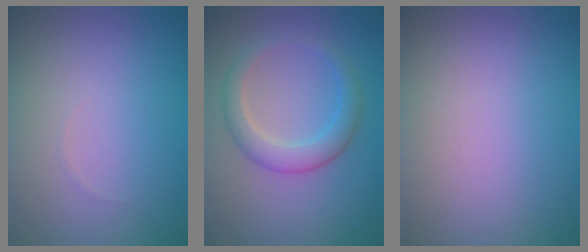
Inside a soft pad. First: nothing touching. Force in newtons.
{"total": 3.1, "press": 3.1, "slide": 0.2}
{"total": 0.0}